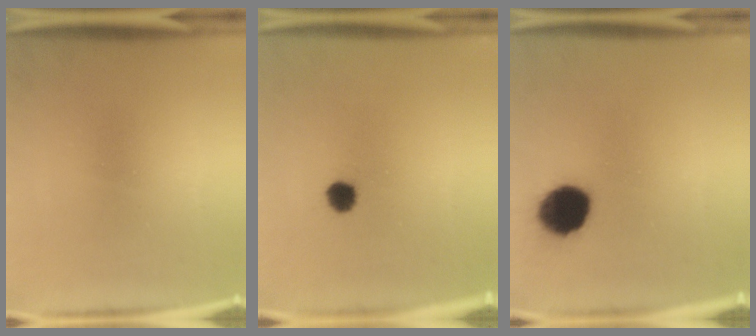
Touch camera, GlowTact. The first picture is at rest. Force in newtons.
{"total": 3.7}
{"total": 11.1}